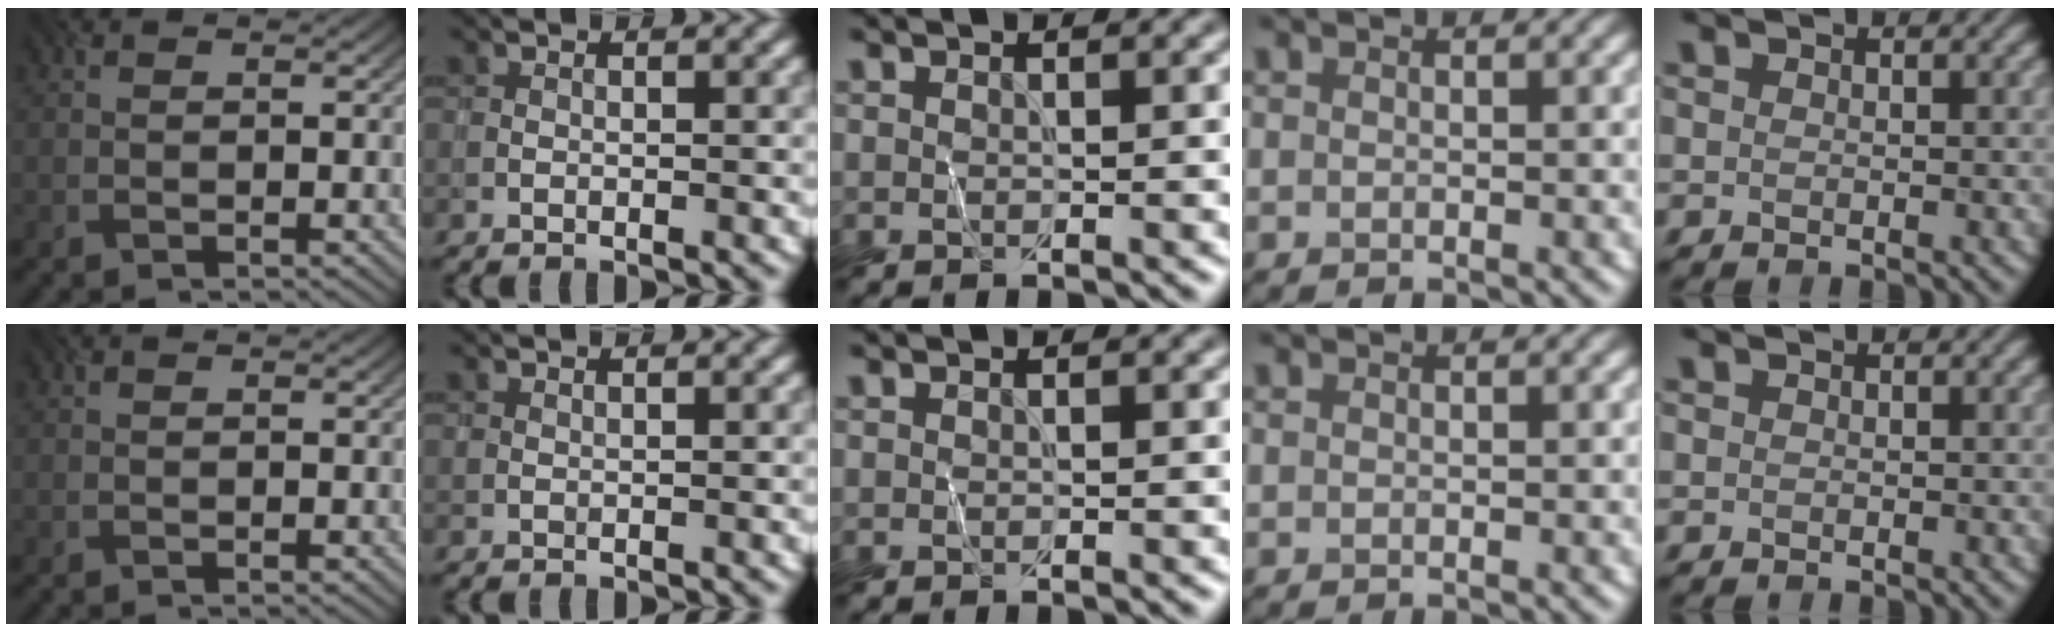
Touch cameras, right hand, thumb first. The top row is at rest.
{}